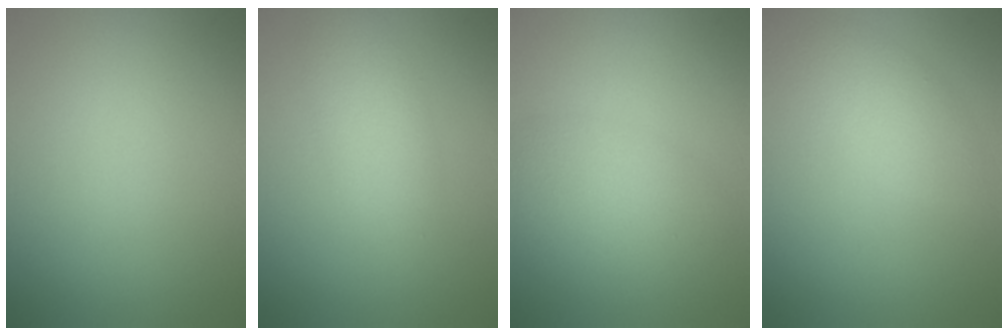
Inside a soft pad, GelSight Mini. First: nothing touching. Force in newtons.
{"total": 2.8, "press": 2.8, "slide": 0.1}
{"total": 3.6, "press": 3.6, "slide": 0.0}
{"total": 2.9, "press": 2.9, "slide": 0.2}